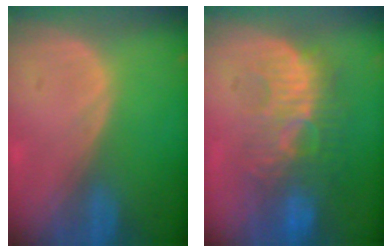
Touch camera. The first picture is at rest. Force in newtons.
{"total": 10.0, "press": 9.2, "slide": 3.8}